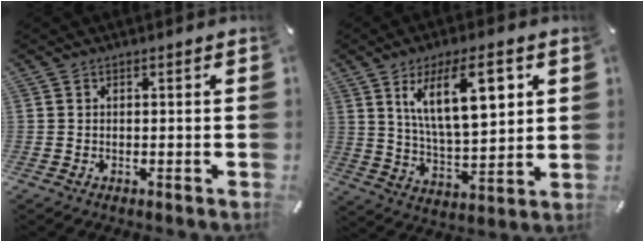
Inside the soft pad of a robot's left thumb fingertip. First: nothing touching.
{"total": 17.0, "force": [7.5, 7.5, 13.3], "torque": [-0.234, -0.015, 0.119]}